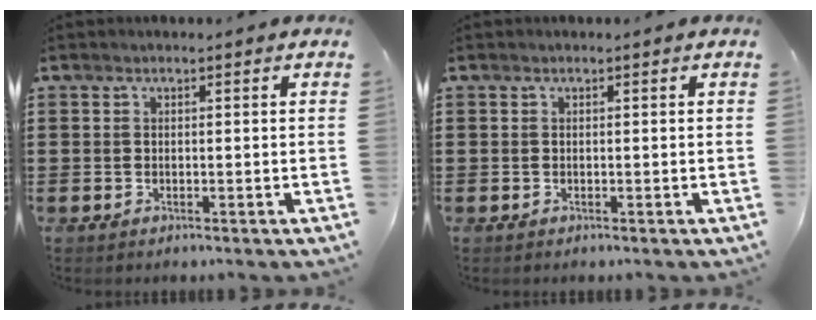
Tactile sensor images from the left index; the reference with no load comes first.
{"total": 0.0}